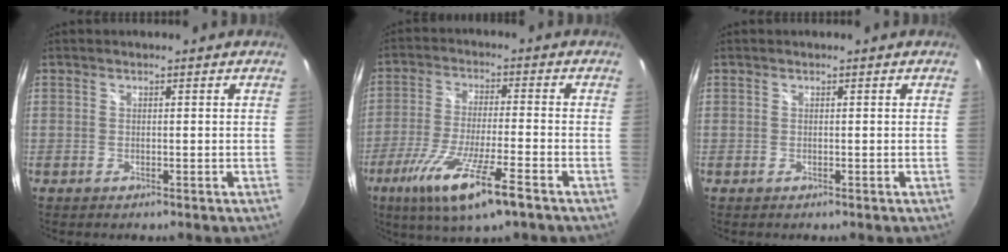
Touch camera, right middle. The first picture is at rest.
{"total": 14.2, "force": [-8.1, 1.7, 11.5], "torque": [-0.235, -0.041, -0.148]}
{"total": 0.0}